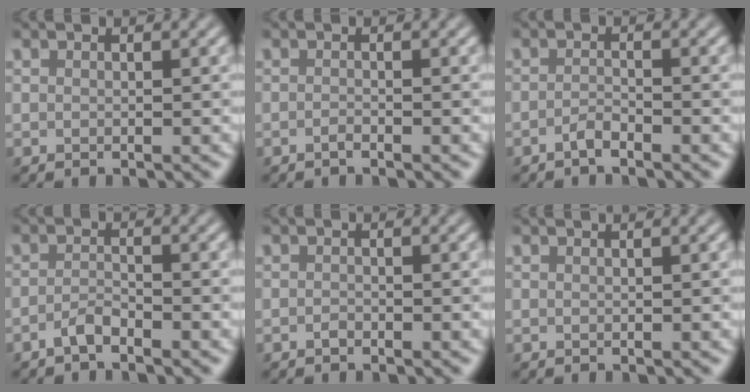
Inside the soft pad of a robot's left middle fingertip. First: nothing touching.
{"total": 0.6, "force": [-0.5, 0.1, 0.4], "torque": [-0.007, 0.002, -0.010]}
{"total": 1.2, "force": [-0.9, 0.2, 0.7], "torque": [-0.015, 0.004, -0.021]}
{"total": 1.5, "force": [-1.2, 0.4, 0.9], "torque": [-0.020, 0.005, -0.027]}
{"total": 0.5, "force": [-0.4, 0.2, 0.2], "torque": [-0.004, 0.000, -0.008]}
{"total": 0.6, "force": [0.4, 0.2, 0.4], "torque": [-0.001, 0.004, 0.003]}